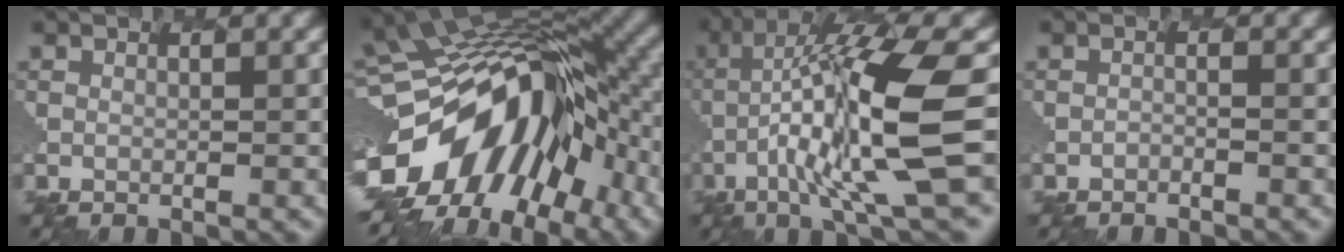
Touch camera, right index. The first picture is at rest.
{"total": 16.4, "force": [-5.5, 10.2, 11.6], "torque": [-0.233, -0.017, -0.081]}
{"total": 11.6, "force": [-1.6, 1.6, 11.3], "torque": [-0.230, 0.007, -0.017]}
{"total": 1.7, "force": [-1.5, -0.5, -0.6], "torque": [-0.013, 0.004, -0.026]}